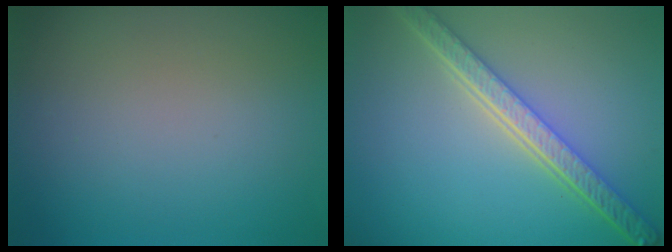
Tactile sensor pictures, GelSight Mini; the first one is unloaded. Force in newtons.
{"total": 5.2, "press": 4.1, "slide": 3.3}